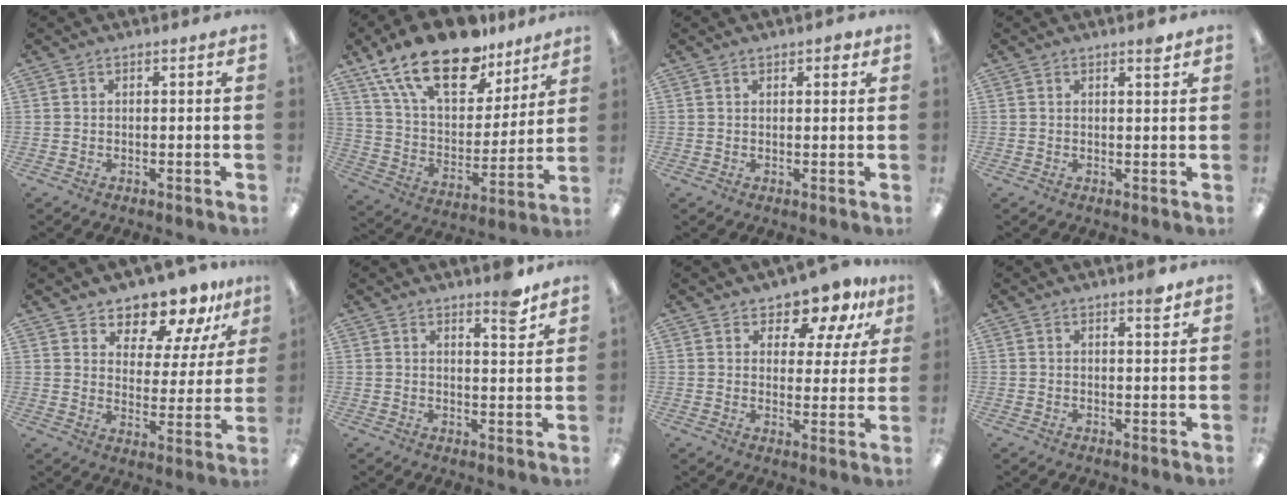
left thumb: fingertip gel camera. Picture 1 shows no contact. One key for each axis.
{"total": 22.1, "fx": 15.3, "fy": 10.1, "fz": 12.4, "tx": -0.223, "ty": -0.085, "tz": 0.273}
{"total": 1.9, "fx": 1.3, "fy": 0.9, "fz": 1.1, "tx": -0.007, "ty": -0.004, "tz": 0.019}
{"total": 1.2, "fx": 0.8, "fy": 0.2, "fz": 0.8, "tx": -0.010, "ty": -0.003, "tz": 0.012}
{"total": 11.1, "fx": 10.1, "fy": 3.8, "fz": 2.4, "tx": -0.047, "ty": -0.086, "tz": 0.186}
{"total": 5.4, "fx": 4.3, "fy": 1.1, "fz": 3.1, "tx": -0.033, "ty": -0.031, "tz": 0.067}
{"total": 8.9, "fx": 7.5, "fy": 3.8, "fz": 2.9, "tx": -0.044, "ty": -0.053, "tz": 0.134}
{"total": 2.8, "fx": 2.1, "fy": 0.6, "fz": 1.8, "tx": -0.015, "ty": -0.008, "tz": 0.030}